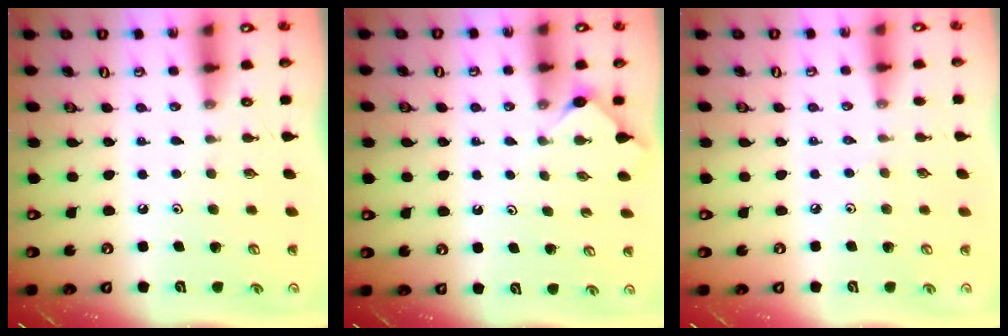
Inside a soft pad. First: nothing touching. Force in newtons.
{"total": 3.0, "press": 2.9, "slide": 0.4}
{"total": 2.1, "press": 2.1, "slide": 0.5}